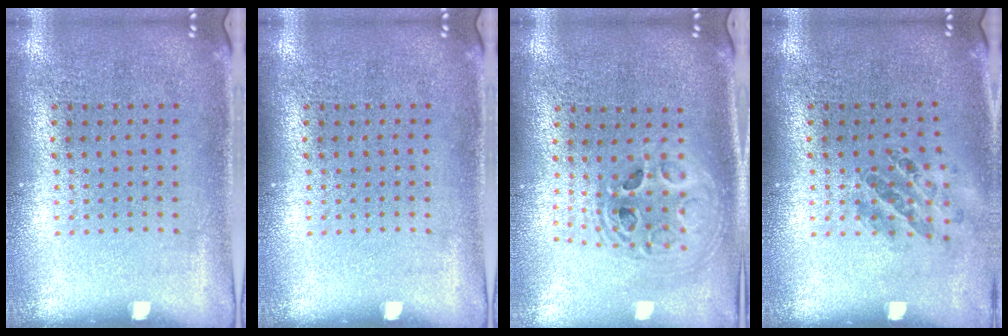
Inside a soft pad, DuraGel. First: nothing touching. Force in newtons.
{"total": 0.0}
{"total": 2.1, "press": 1.7, "slide": 1.2}
{"total": 0.9, "press": 0.9, "slide": 0.3}